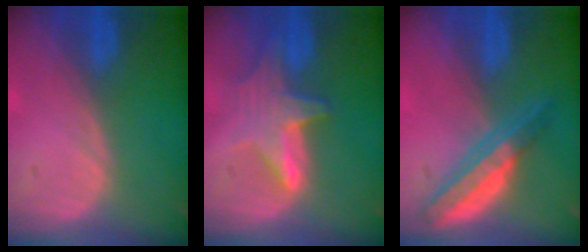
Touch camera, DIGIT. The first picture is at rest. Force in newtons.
{"total": 6.9, "press": 6.5, "slide": 2.4}
{"total": 6.4, "press": 5.6, "slide": 3.1}